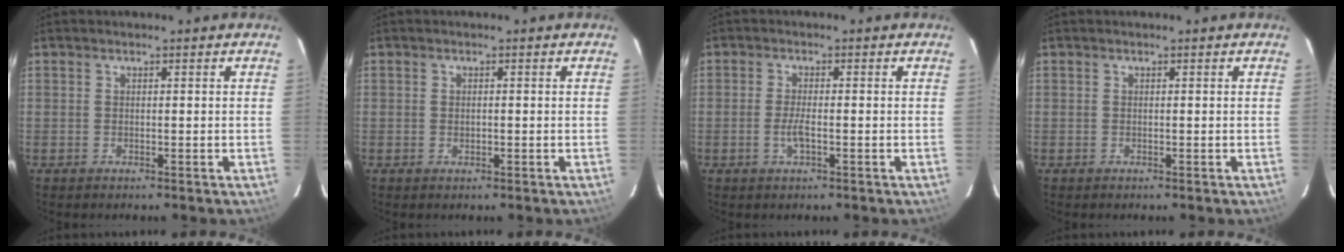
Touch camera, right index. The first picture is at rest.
{"total": 0.9, "force": [-0.1, 0.5, 0.7], "torque": [-0.013, 0.002, -0.002]}
{"total": 2.8, "force": [-1.0, 0.6, 2.6], "torque": [-0.056, -0.002, -0.018]}
{"total": 0.0}